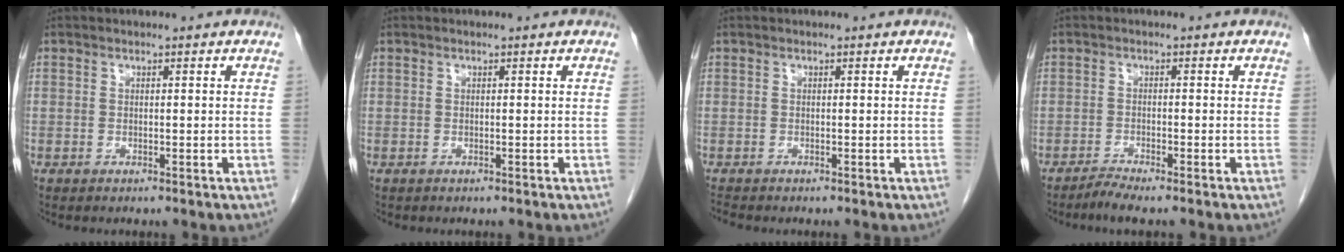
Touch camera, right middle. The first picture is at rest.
{"total": 0.0}
{"total": 0.7, "force": [-0.7, 0.0, 0.0], "torque": [-0.006, -0.004, -0.015]}
{"total": 2.3, "force": [-2.1, -0.5, 0.8], "torque": [-0.022, -0.008, -0.042]}